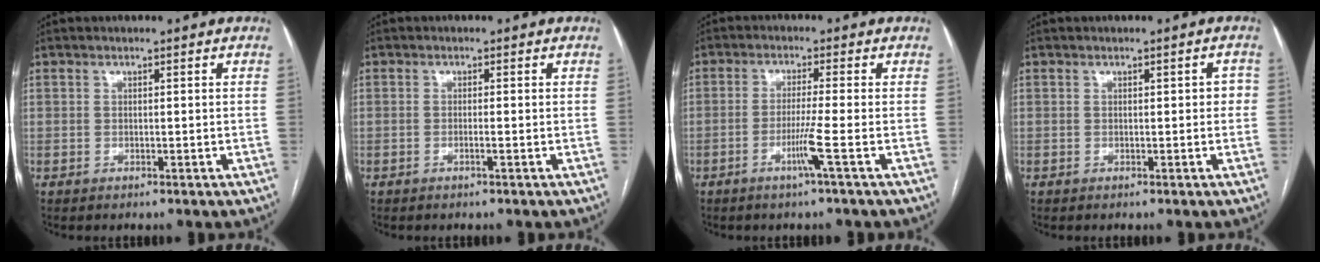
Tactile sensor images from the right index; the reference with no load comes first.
{"total": 0.8, "force": [-0.4, -0.2, 0.7], "torque": [-0.012, 0.001, -0.007]}
{"total": 4.3, "force": [-1.8, -1.3, 3.7], "torque": [-0.073, -0.010, -0.038]}
{"total": 1.6, "force": [0.0, 0.9, 1.4], "torque": [-0.009, 0.014, 0.000]}